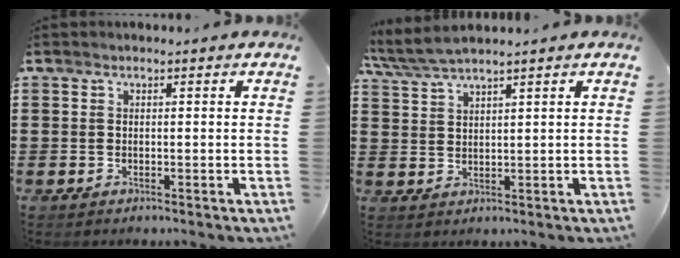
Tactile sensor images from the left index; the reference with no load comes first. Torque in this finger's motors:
{"motor_torque": [0.02, -0.70, 0.17, 0.14]}